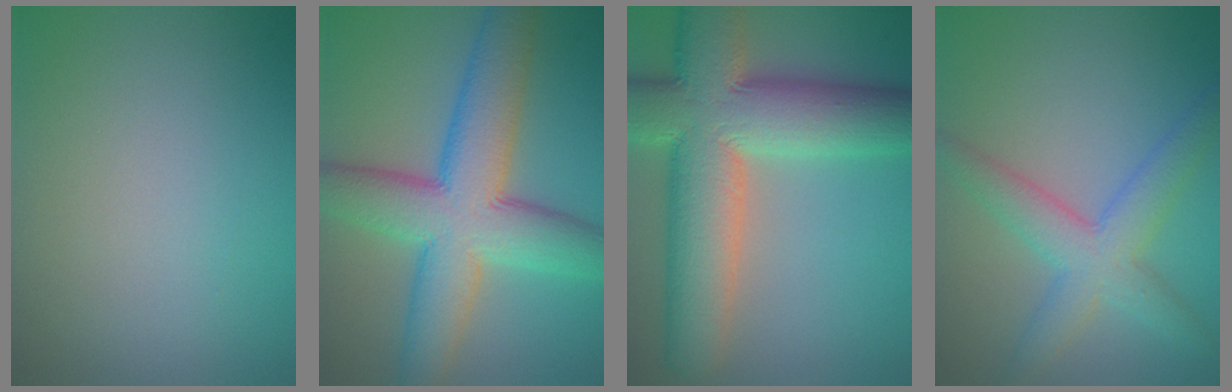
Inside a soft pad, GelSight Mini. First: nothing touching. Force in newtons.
{"total": 9.8, "press": 9.8, "slide": 0.3}
{"total": 13.3, "press": 13.3, "slide": 0.8}
{"total": 4.6, "press": 4.6, "slide": 0.2}